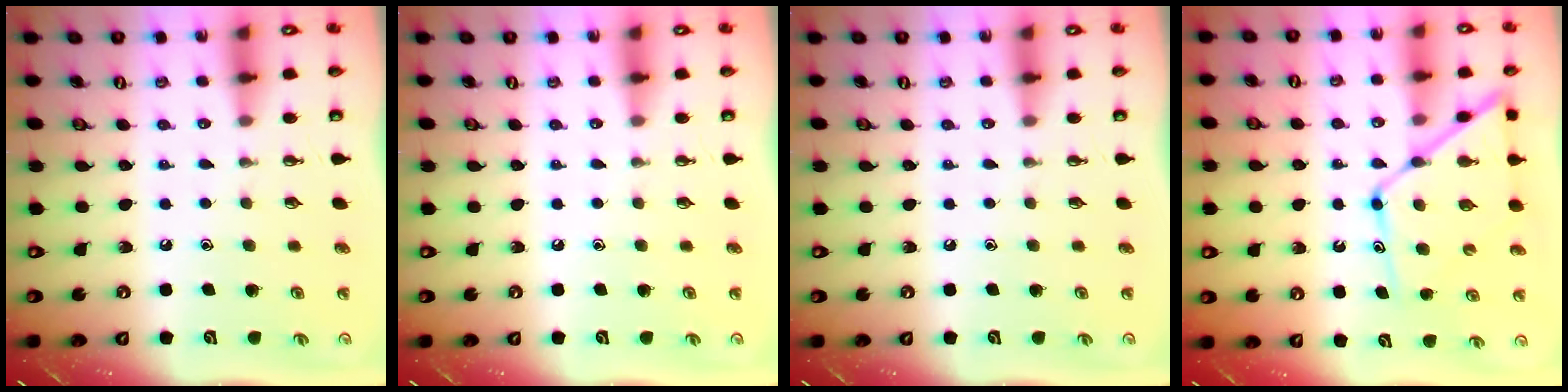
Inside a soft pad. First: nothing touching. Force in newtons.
{"total": 0.0}
{"total": 0.0}
{"total": 13.3, "press": 13.3, "slide": 1.1}